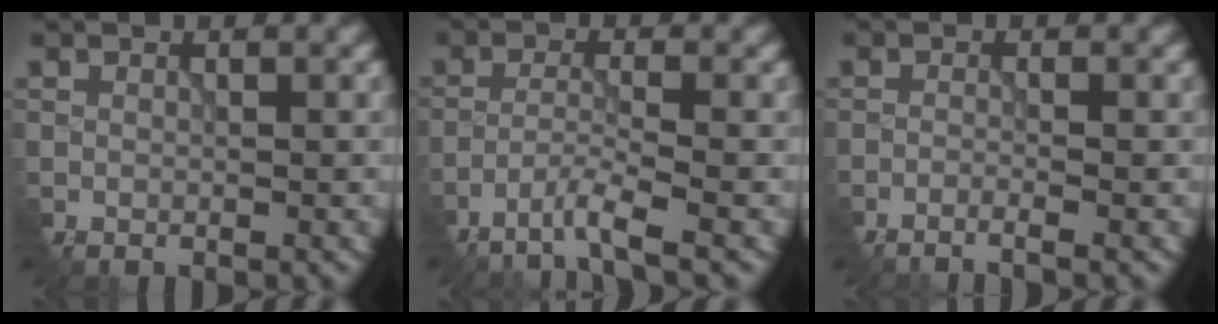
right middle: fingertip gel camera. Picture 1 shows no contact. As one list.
[{"total": 3.4, "force": [-2.8, -0.1, 2.0], "torque": [-0.043, 0.001, -0.061]}, {"total": 2.0, "force": [-1.6, 0.2, 1.2], "torque": [-0.022, -0.002, -0.035]}]